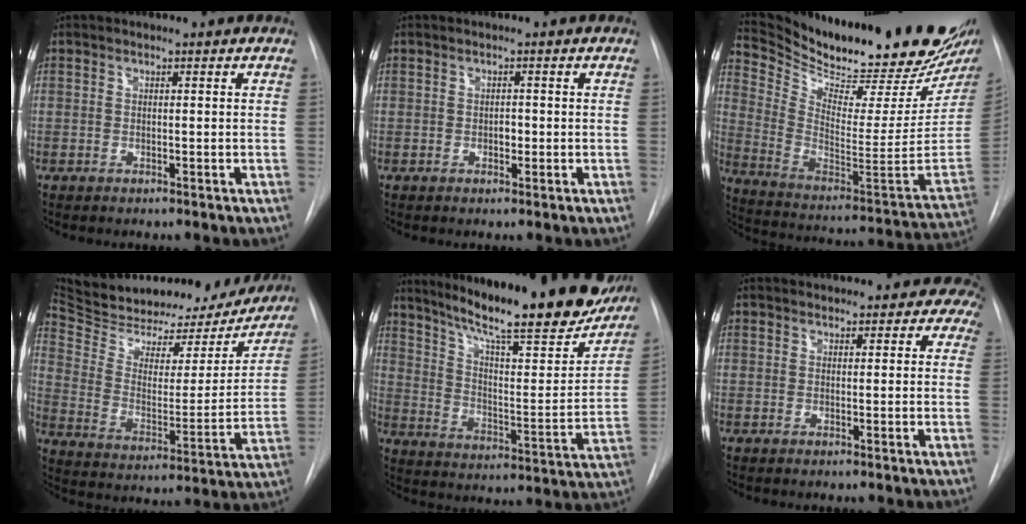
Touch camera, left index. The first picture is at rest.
{"total": 1.1, "force": [-0.3, 0.7, 0.7], "torque": [-0.012, 0.000, -0.004]}
{"total": 28.5, "force": [24.9, 3.0, 13.6], "torque": [-0.231, -0.105, 0.353]}
{"total": 28.7, "force": [25.3, 9.1, 9.8], "torque": [-0.179, -0.030, 0.345]}
{"total": 28.1, "force": [22.7, 4.7, 15.9], "torque": [-0.243, -0.044, 0.308]}
{"total": 7.8, "force": [6.9, 3.3, 1.4], "torque": [0.021, 0.003, 0.058]}